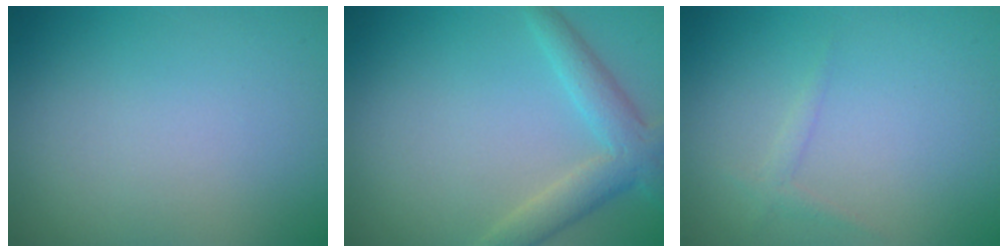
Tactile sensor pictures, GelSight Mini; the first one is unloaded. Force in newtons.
{"total": 3.7, "press": 3.7, "slide": 0.2}
{"total": 0.9, "press": 0.9, "slide": 0.1}